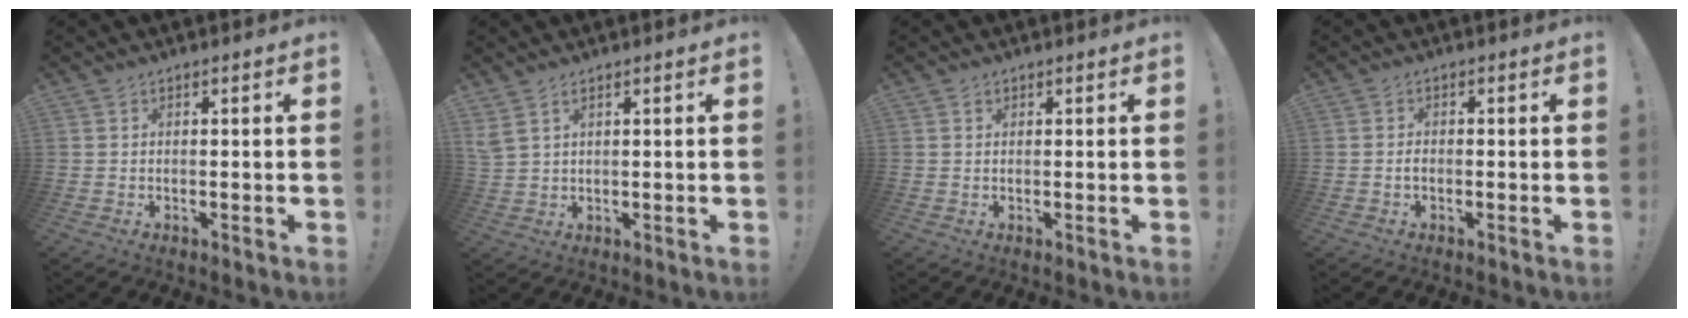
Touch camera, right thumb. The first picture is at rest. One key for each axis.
{"total": 3.2, "fx": 2.0, "fy": 1.5, "fz": 2.1, "tx": -0.049, "ty": -0.003, "tz": 0.041}
{"total": 0.6, "fx": 0.4, "fy": 0.4, "fz": 0.0, "tx": 0.001, "ty": 0.001, "tz": 0.008}
{"total": 1.1, "fx": -0.8, "fy": 0.6, "fz": 0.5, "tx": -0.017, "ty": 0.007, "tz": -0.014}